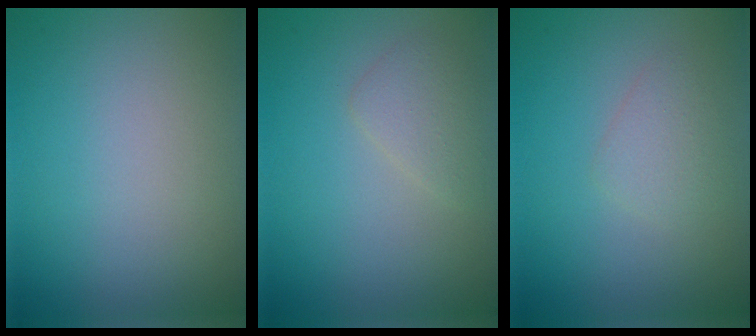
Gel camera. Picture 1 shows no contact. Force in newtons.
{"total": 1.7, "press": 1.7, "slide": 0.1}
{"total": 1.7, "press": 1.7, "slide": 0.1}